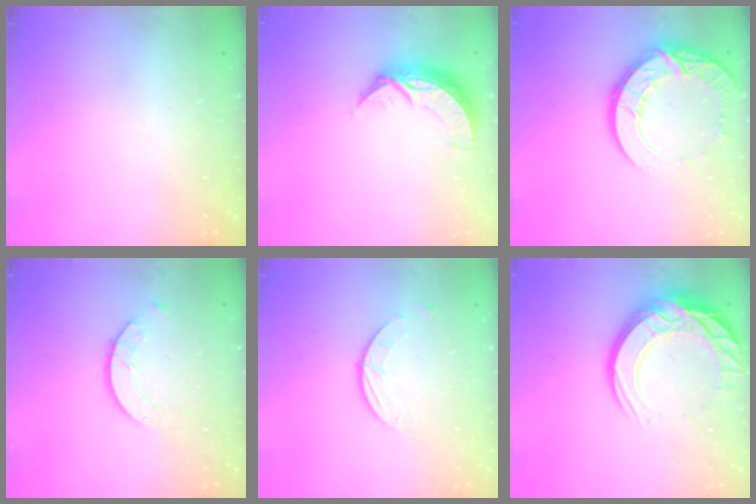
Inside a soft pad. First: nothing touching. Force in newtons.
{"total": 8.3, "press": 8.2, "slide": 0.3}
{"total": 17.8, "press": 17.7, "slide": 1.5}
{"total": 2.3, "press": 2.3, "slide": 0.2}
{"total": 2.7, "press": 2.7, "slide": 0.3}
{"total": 18.7, "press": 18.6, "slide": 1.8}